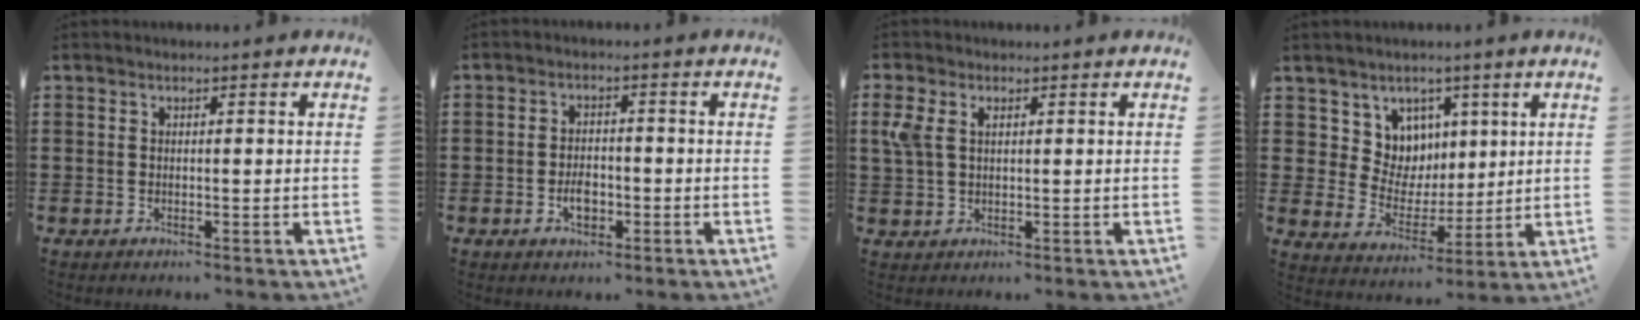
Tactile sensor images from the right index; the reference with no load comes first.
{"total": 3.5, "force": [-1.2, 2.0, 2.6], "torque": [-0.040, -0.001, -0.022]}
{"total": 3.5, "force": [1.3, 2.2, 2.3], "torque": [-0.068, 0.002, 0.018]}
{"total": 7.5, "force": [3.7, 6.4, 1.0], "torque": [-0.055, -0.017, 0.073]}